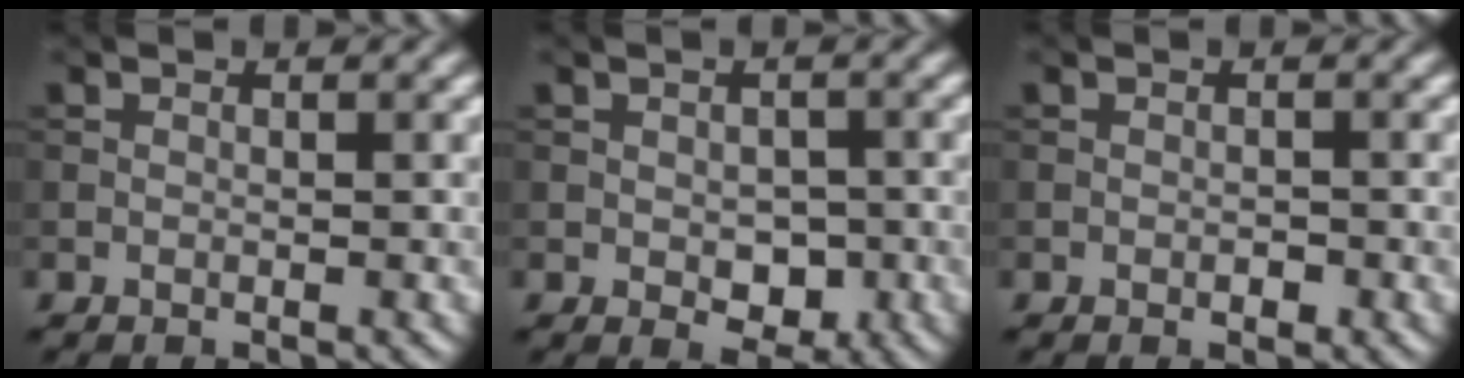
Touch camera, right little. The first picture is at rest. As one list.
[{"total": 2.9, "force": [-0.6, 1.9, 2.1], "torque": [-0.030, -0.008, -0.006]}, {"total": 0.8, "force": [-0.3, 0.4, 0.6], "torque": [-0.008, 0.001, -0.004]}]